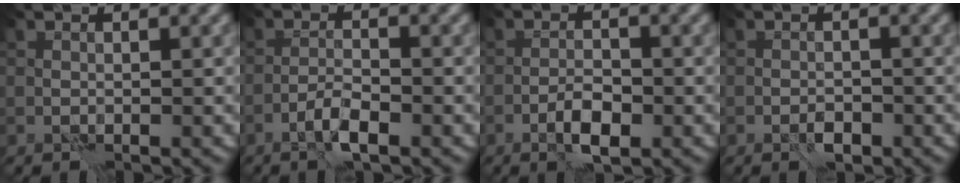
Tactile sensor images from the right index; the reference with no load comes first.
{"total": 2.1, "force": [-1.2, 0.3, 1.8], "torque": [-0.037, 0.005, -0.026]}
{"total": 2.8, "force": [-1.2, 0.9, 2.3], "torque": [-0.042, 0.003, -0.024]}
{"total": 1.2, "force": [-0.7, 0.6, 0.8], "torque": [-0.010, 0.002, -0.012]}